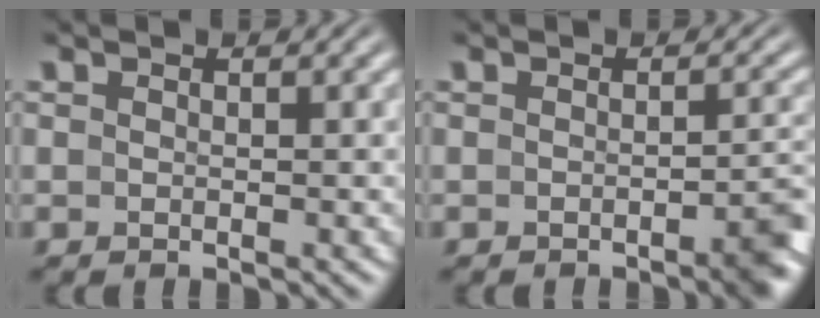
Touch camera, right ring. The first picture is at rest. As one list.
[{"total": 2.5, "force": [-1.6, 0.3, 1.9], "torque": [-0.020, 0.003, -0.028]}]